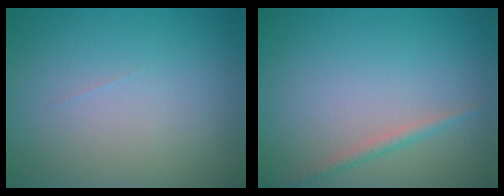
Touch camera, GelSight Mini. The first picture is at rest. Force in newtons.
{"total": 1.2, "press": 1.1, "slide": 0.1}